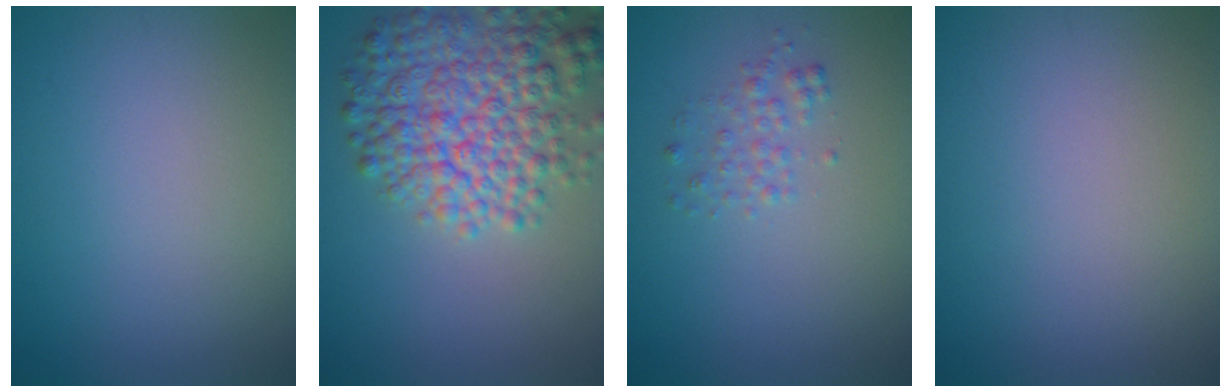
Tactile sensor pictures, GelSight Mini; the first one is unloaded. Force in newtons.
{"total": 8.2, "press": 8.2, "slide": 0.4}
{"total": 1.4, "press": 1.4, "slide": 0.0}
{"total": 0.0}